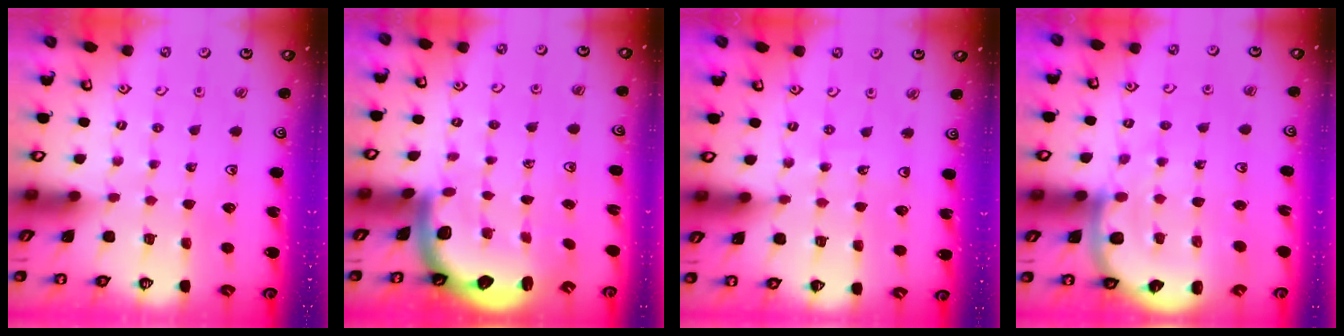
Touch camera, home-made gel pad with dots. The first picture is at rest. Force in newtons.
{"total": 2.9, "press": 2.9, "slide": 0.5}
{"total": 4.5, "press": 4.0, "slide": 2.1}
{"total": 8.6, "press": 8.4, "slide": 1.8}